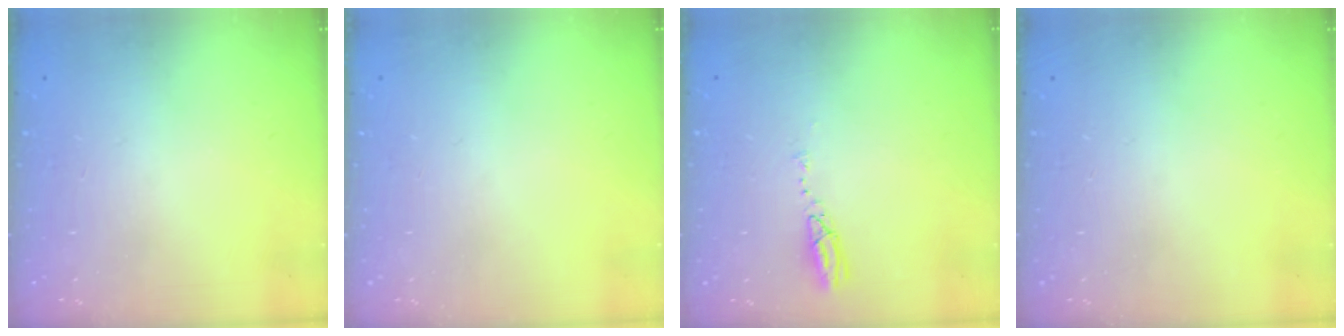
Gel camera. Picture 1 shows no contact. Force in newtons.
{"total": 2.8, "press": 2.2, "slide": 1.7}
{"total": 3.7, "press": 3.7, "slide": 0.1}
{"total": 13.4, "press": 3.0, "slide": 13.1}